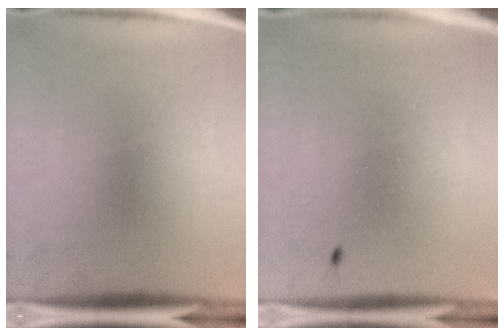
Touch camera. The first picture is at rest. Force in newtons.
{"total": 0.8}